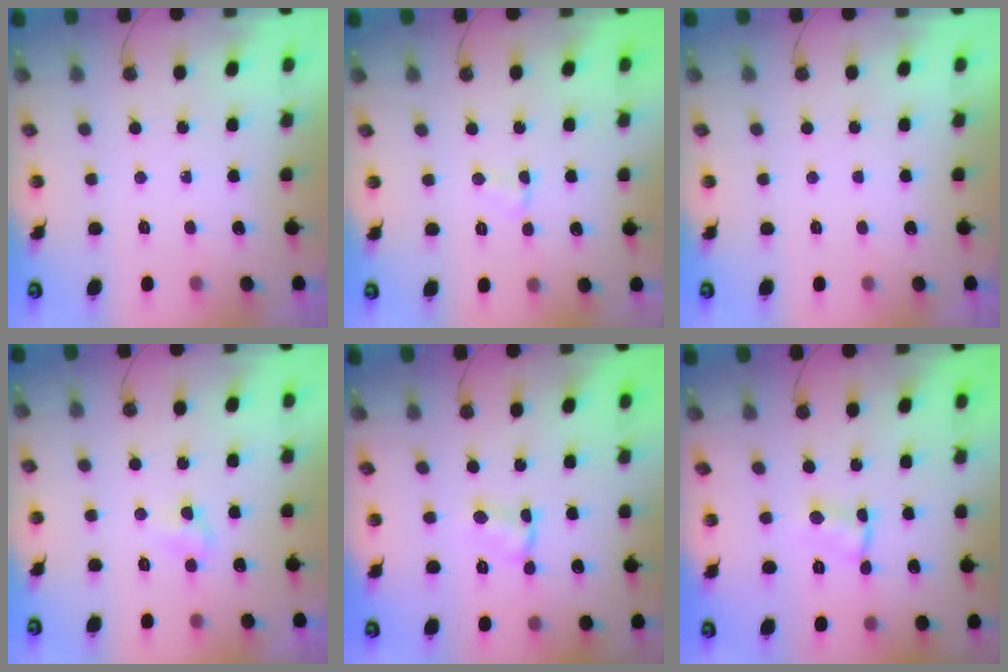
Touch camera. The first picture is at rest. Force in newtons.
{"total": 1.8, "press": 1.7, "slide": 0.4}
{"total": 0.0}
{"total": 3.6, "press": 3.5, "slide": 0.6}
{"total": 2.5, "press": 2.5, "slide": 0.1}
{"total": 1.4, "press": 1.4, "slide": 0.0}